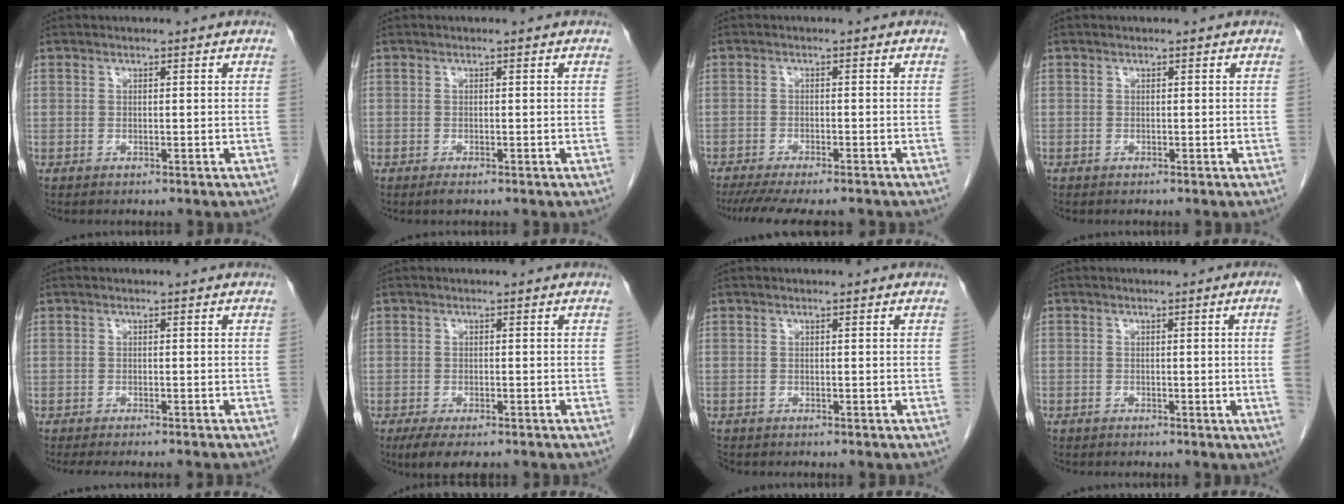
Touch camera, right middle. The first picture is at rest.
{"total": 0.8, "force": [-0.6, 0.1, 0.5], "torque": [-0.010, -0.003, -0.007]}
{"total": 11.7, "force": [-10.1, 2.0, 5.6], "torque": [-0.084, -0.016, -0.141]}
{"total": 0.0}
{"total": 7.9, "force": [-6.9, 0.8, 3.7], "torque": [-0.034, -0.014, -0.091]}
{"total": 4.8, "force": [-3.5, 1.7, 2.9], "torque": [-0.047, -0.009, -0.053]}
{"total": 1.3, "force": [-1.1, 0.5, 0.3], "torque": [-0.013, -0.003, -0.021]}
{"total": 3.2, "force": [-0.5, -1.0, 3.0], "torque": [-0.030, -0.003, -0.008]}